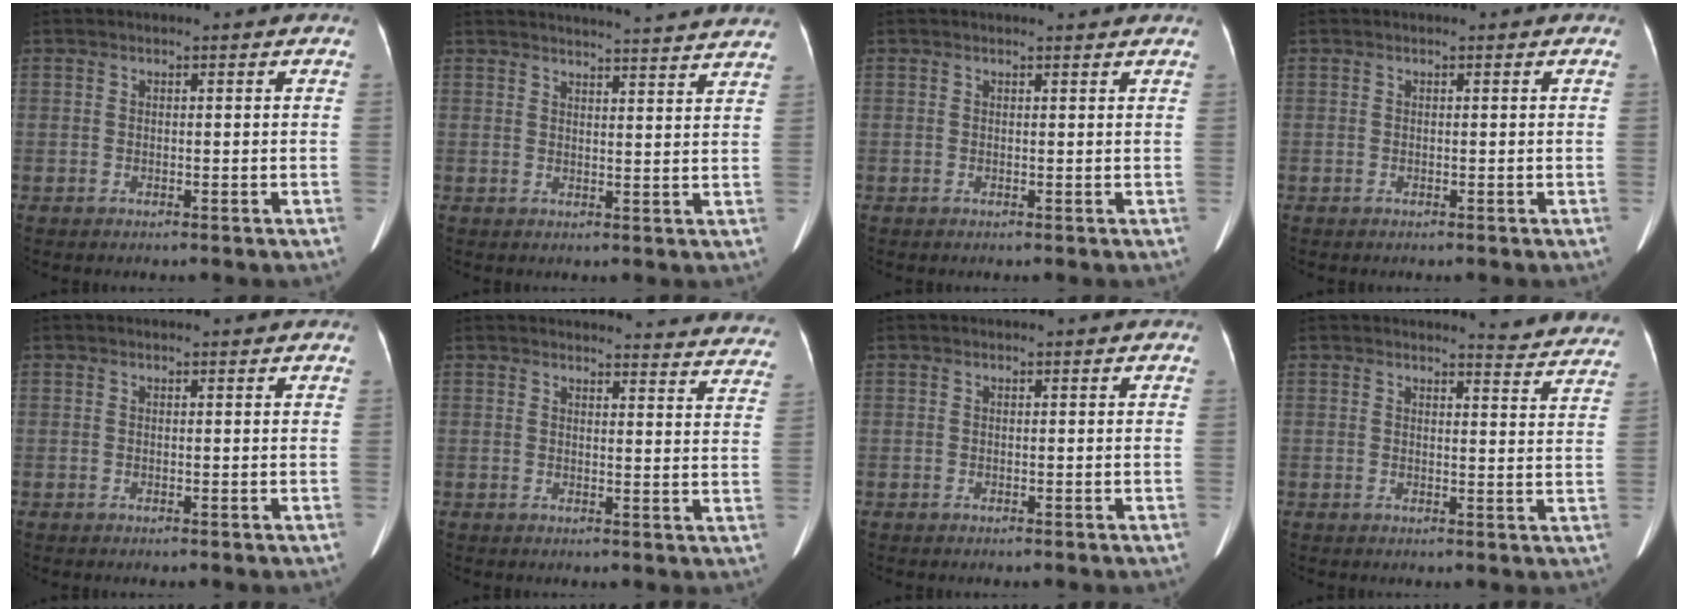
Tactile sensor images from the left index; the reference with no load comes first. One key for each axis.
{"total": 18.2, "fx": 17.4, "fy": 0.5, "fz": 5.3, "tx": -0.069, "ty": -0.019, "tz": 0.205}
{"total": 2.0, "fx": 1.9, "fy": 0.0, "fz": 0.5, "tx": -0.011, "ty": 0.004, "tz": 0.021}
{"total": 0.0}
{"total": 0.5, "fx": 0.5, "fy": 0.0, "fz": 0.1, "tx": -0.004, "ty": 0.000, "tz": 0.005}
{"total": 19.9, "fx": 19.5, "fy": 2.8, "fz": 2.9, "tx": -0.001, "ty": -0.089, "tz": 0.189}
{"total": 0.0}
{"total": 9.1, "fx": 9.0, "fy": 0.7, "fz": 1.0, "tx": 0.004, "ty": -0.045, "tz": 0.076}